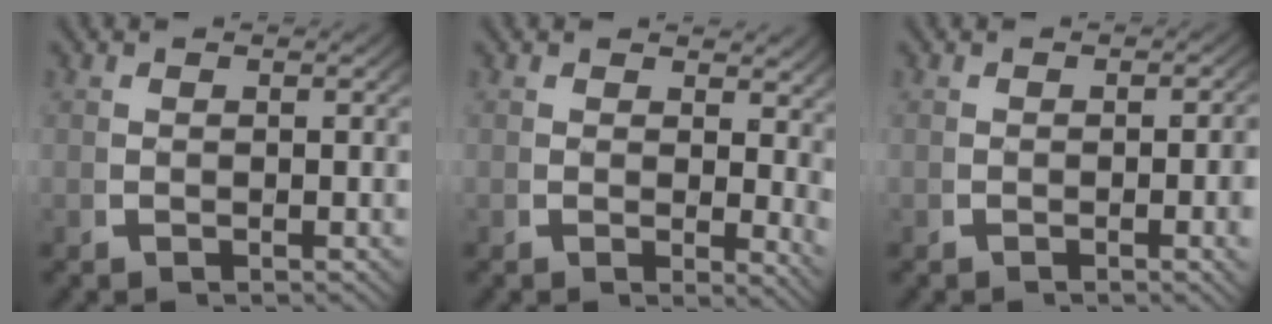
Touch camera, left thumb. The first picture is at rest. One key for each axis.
{"total": 2.7, "fx": 1.6, "fy": 1.3, "fz": 1.7, "tx": -0.007, "ty": -0.005, "tz": 0.021}
{"total": 1.9, "fx": -0.4, "fy": 0.4, "fz": 1.8, "tx": -0.025, "ty": 0.000, "tz": -0.007}